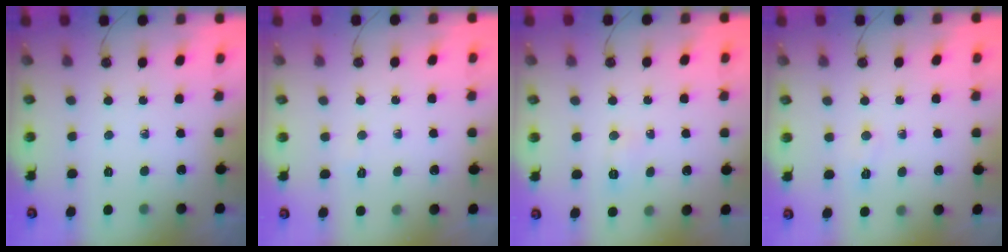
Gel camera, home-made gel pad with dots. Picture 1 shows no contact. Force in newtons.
{"total": 2.1, "press": 1.6, "slide": 1.4}
{"total": 4.2, "press": 4.2, "slide": 0.5}
{"total": 4.7, "press": 3.1, "slide": 3.5}